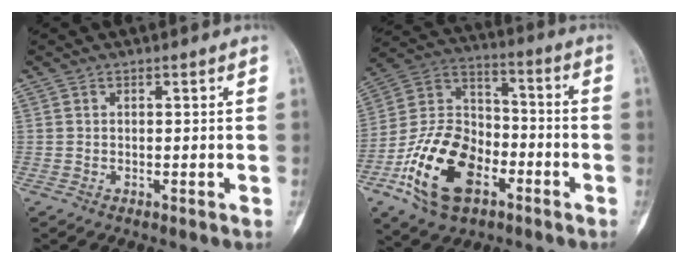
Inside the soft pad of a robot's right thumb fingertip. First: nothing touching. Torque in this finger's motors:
{"motor_torque": [0.26, 0.75, 1.77, -1.01, 0.45]}